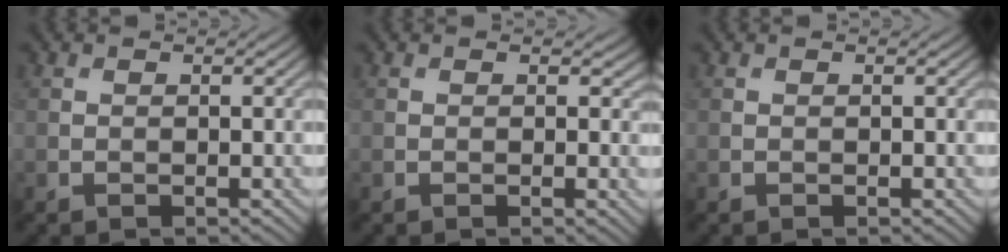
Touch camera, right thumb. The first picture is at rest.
{"total": 1.5, "force": [0.3, 0.8, 1.2], "torque": [-0.016, -0.003, 0.004]}
{"total": 0.0}